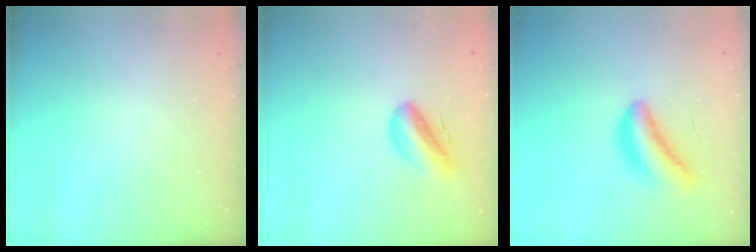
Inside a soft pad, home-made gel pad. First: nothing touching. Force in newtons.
{"total": 9.2, "press": 8.7, "slide": 2.9}
{"total": 6.3, "press": 5.9, "slide": 2.2}